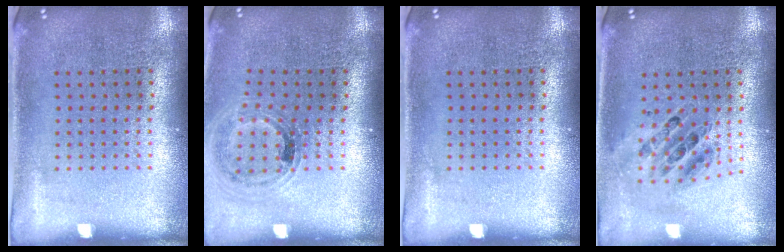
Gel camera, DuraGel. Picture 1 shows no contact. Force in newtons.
{"total": 1.0, "press": 1.0, "slide": 0.2}
{"total": 0.0}
{"total": 0.6, "press": 0.6, "slide": 0.0}